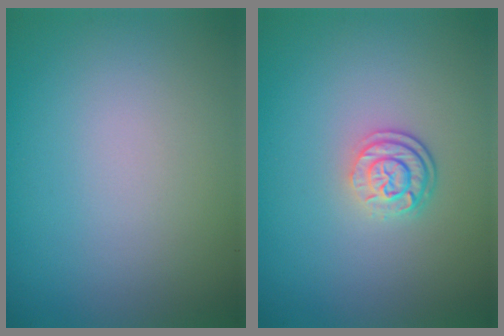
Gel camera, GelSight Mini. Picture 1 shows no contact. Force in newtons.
{"total": 2.6, "press": 1.9, "slide": 1.8}